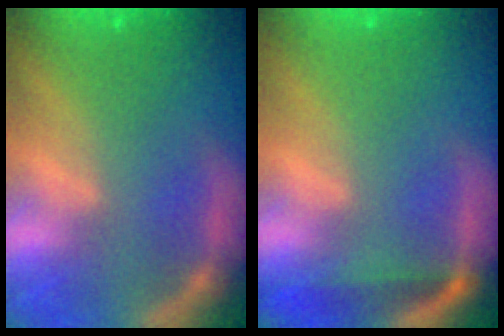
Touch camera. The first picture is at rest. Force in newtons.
{"total": 3.0}